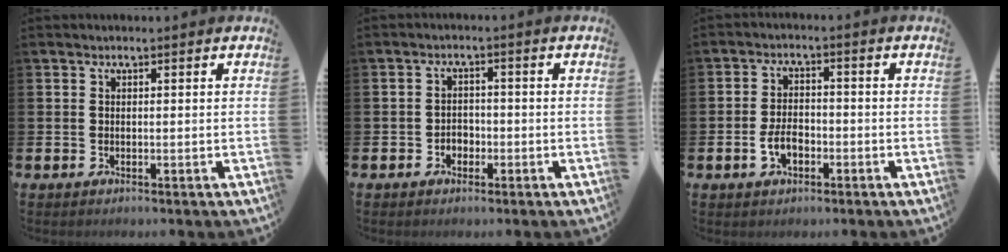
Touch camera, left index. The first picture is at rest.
{"total": 2.1, "force": [-1.0, 1.7, 0.7], "torque": [-0.014, 0.003, -0.024]}
{"total": 3.8, "force": [-1.4, 2.3, 2.7], "torque": [-0.039, 0.001, -0.029]}